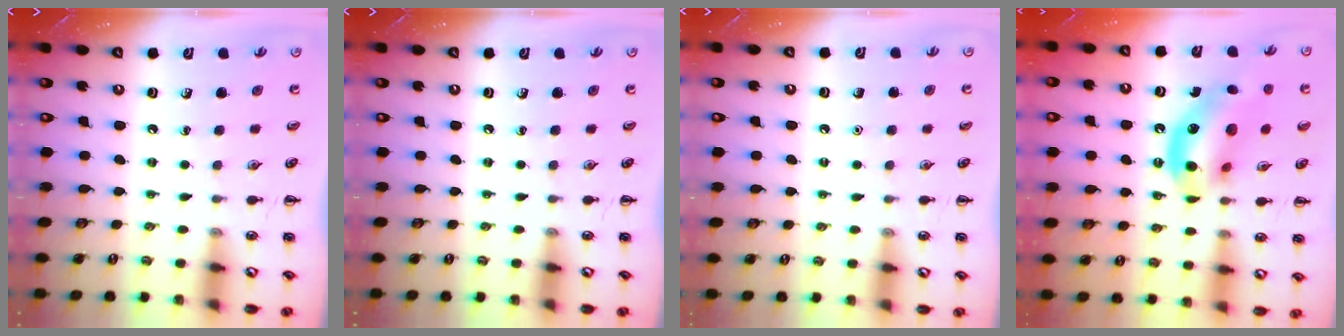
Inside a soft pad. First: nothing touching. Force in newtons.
{"total": 0.0}
{"total": 1.6, "press": 1.6, "slide": 0.1}
{"total": 15.3, "press": 15.0, "slide": 3.3}